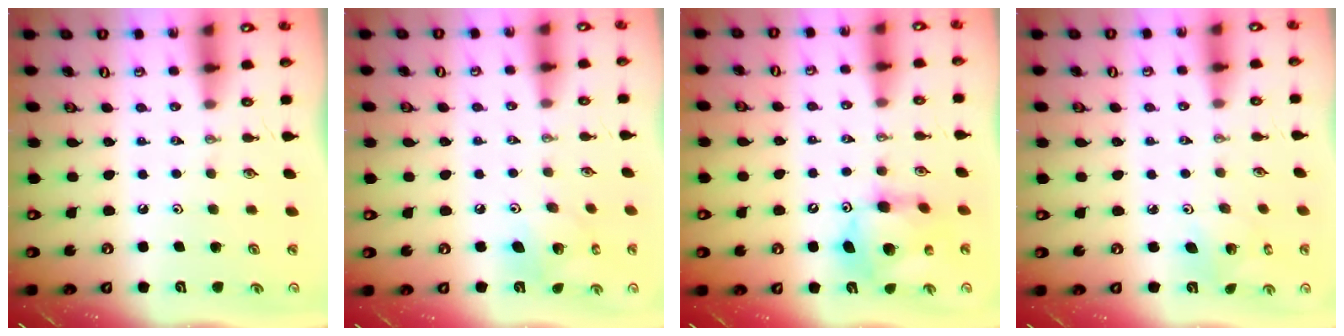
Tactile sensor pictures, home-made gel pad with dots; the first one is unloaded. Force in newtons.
{"total": 8.7, "press": 8.7, "slide": 0.6}
{"total": 12.2, "press": 12.1, "slide": 1.1}
{"total": 3.9, "press": 3.9, "slide": 0.2}